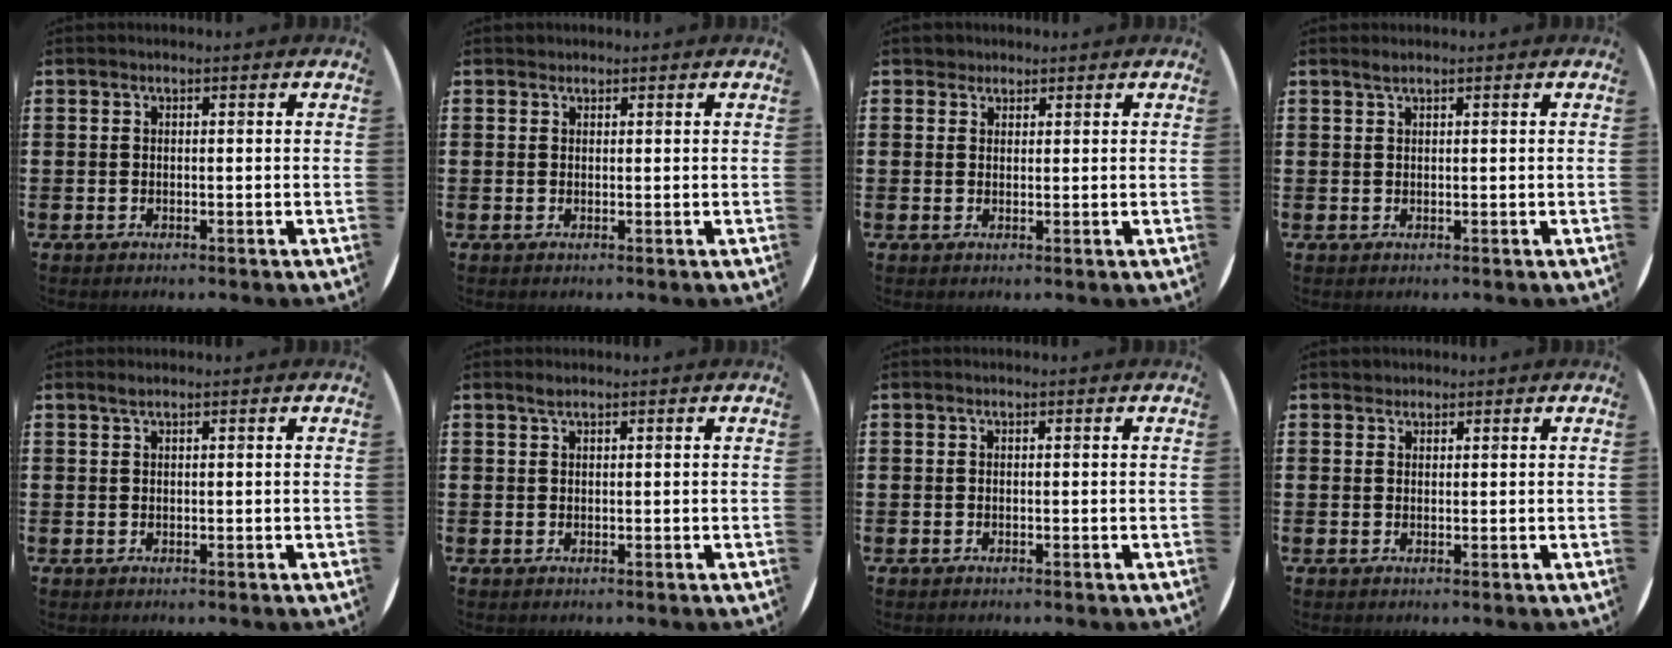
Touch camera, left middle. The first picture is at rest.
{"total": 0.5, "force": [0.5, 0.2, -0.1], "torque": [0.002, 0.004, 0.009]}
{"total": 1.5, "force": [1.3, 0.8, -0.1], "torque": [0.006, 0.000, 0.025]}
{"total": 0.9, "force": [0.7, 0.0, 0.5], "torque": [-0.010, 0.002, 0.012]}
{"total": 0.8, "force": [0.6, 0.0, 0.5], "torque": [-0.010, 0.001, 0.010]}
{"total": 0.9, "force": [0.7, 0.0, 0.5], "torque": [-0.010, 0.001, 0.013]}
{"total": 0.0}
{"total": 1.0, "force": [0.9, 0.3, -0.1], "torque": [0.001, 0.002, 0.019]}